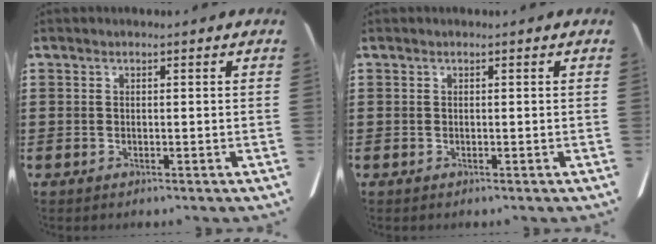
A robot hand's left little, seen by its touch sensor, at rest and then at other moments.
{"total": 0.0}